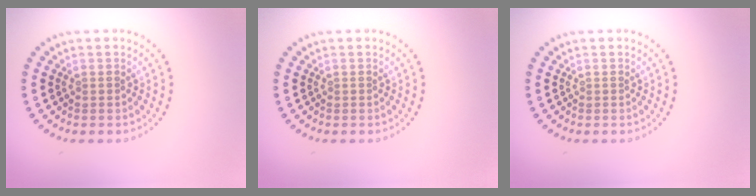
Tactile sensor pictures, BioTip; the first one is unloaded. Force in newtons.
{"total": 0.0}
{"total": 0.0}